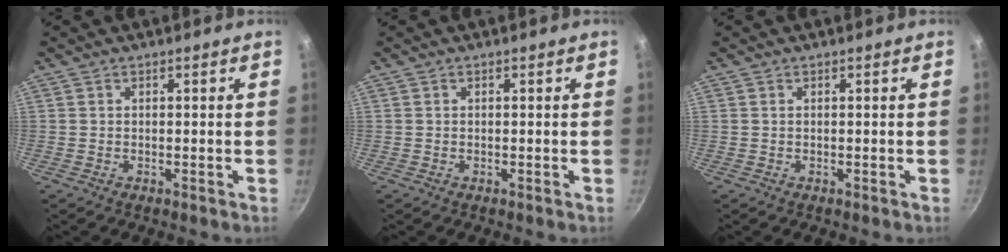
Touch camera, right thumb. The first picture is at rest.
{"total": 0.0}
{"total": 0.0}